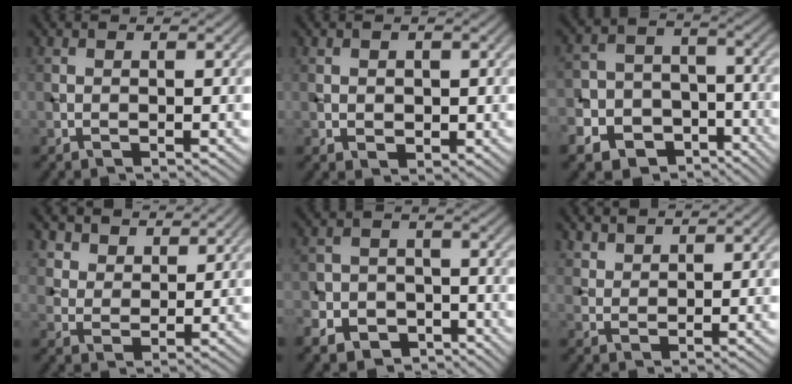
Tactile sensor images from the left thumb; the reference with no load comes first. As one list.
[{"total": 1.7, "force": [0.2, 1.5, 0.7], "torque": [-0.017, -0.008, 0.004]}, {"total": 14.3, "force": [-8.2, 11.0, 4.0], "torque": [-0.122, -0.050, -0.133]}, {"total": 5.3, "force": [4.2, 2.8, 1.6], "torque": [-0.050, -0.022, 0.100]}, {"total": 9.0, "force": [-6.2, 6.0, 2.6], "torque": [-0.060, -0.021, -0.111]}, {"total": 3.1, "force": [2.7, 1.2, 1.0], "torque": [-0.026, -0.009, 0.072]}]